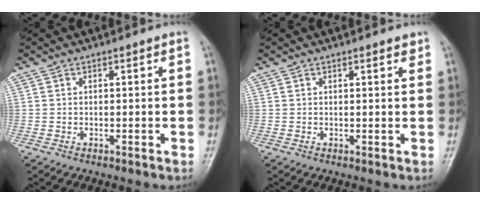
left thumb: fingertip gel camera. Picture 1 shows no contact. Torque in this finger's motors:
{"motor_torque": [-0.16, -0.03, -0.16, -0.16, -0.03]}